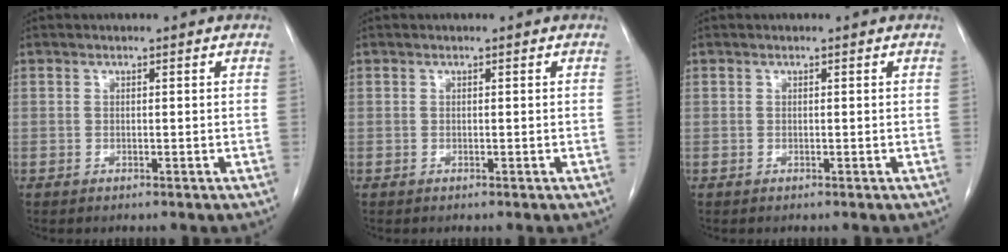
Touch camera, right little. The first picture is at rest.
{"total": 0.0}
{"total": 0.0}